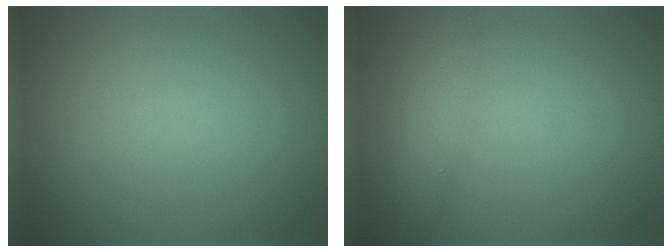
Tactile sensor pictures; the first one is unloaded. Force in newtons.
{"total": 2.8, "press": 2.8, "slide": 0.1}